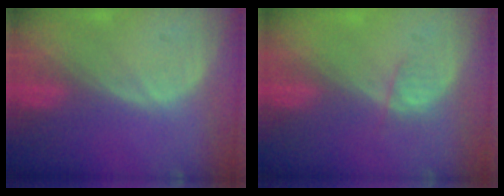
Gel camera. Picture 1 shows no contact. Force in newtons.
{"total": 1.9, "press": 1.7, "slide": 0.8}